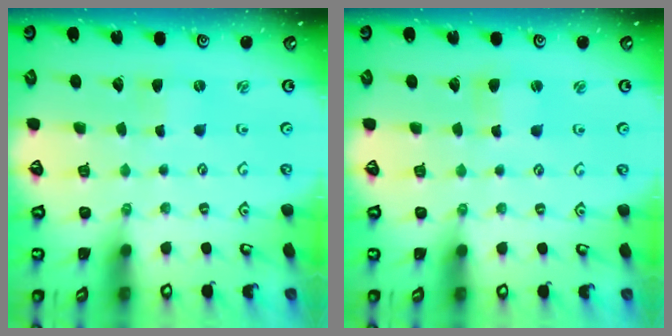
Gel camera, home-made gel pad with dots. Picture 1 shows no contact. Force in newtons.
{"total": 1.7, "press": 1.7, "slide": 0.4}